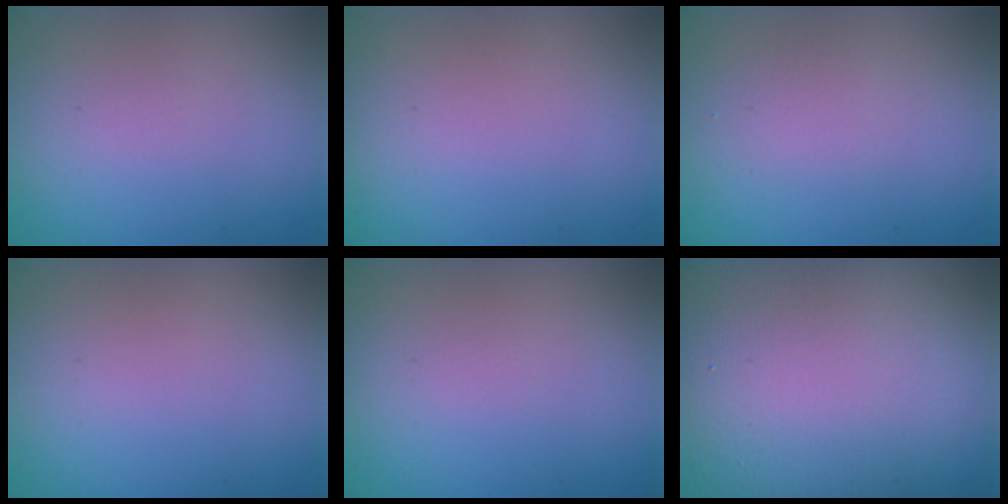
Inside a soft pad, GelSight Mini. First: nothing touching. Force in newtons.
{"total": 0.0}
{"total": 1.2, "press": 1.2, "slide": 0.1}
{"total": 0.0}
{"total": 0.0}
{"total": 21.1, "press": 21.1, "slide": 0.7}